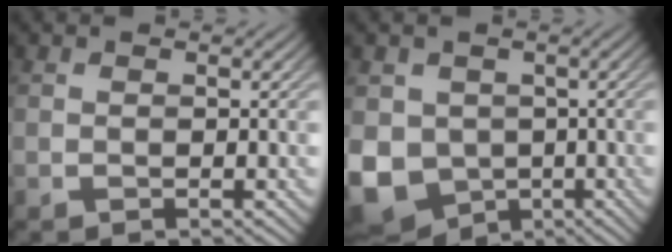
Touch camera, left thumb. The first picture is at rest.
{"total": 9.2, "force": [-1.5, 7.7, 4.7], "torque": [-0.132, -0.033, -0.026]}